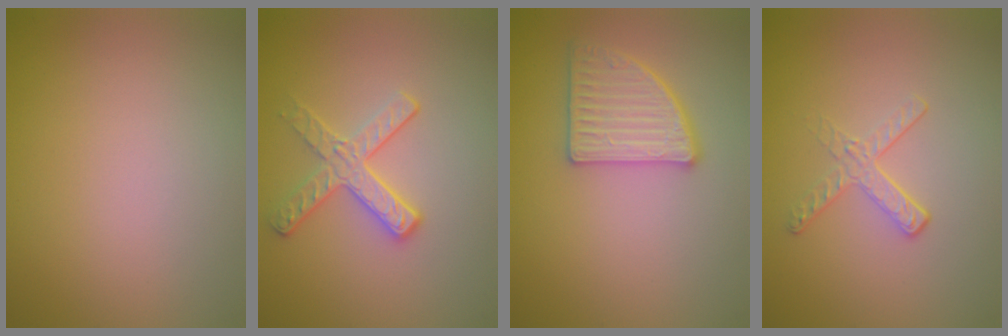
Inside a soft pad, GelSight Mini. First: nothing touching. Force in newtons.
{"total": 2.8, "press": 2.6, "slide": 1.1}
{"total": 3.5, "press": 3.3, "slide": 1.1}
{"total": 1.9, "press": 1.1, "slide": 1.6}